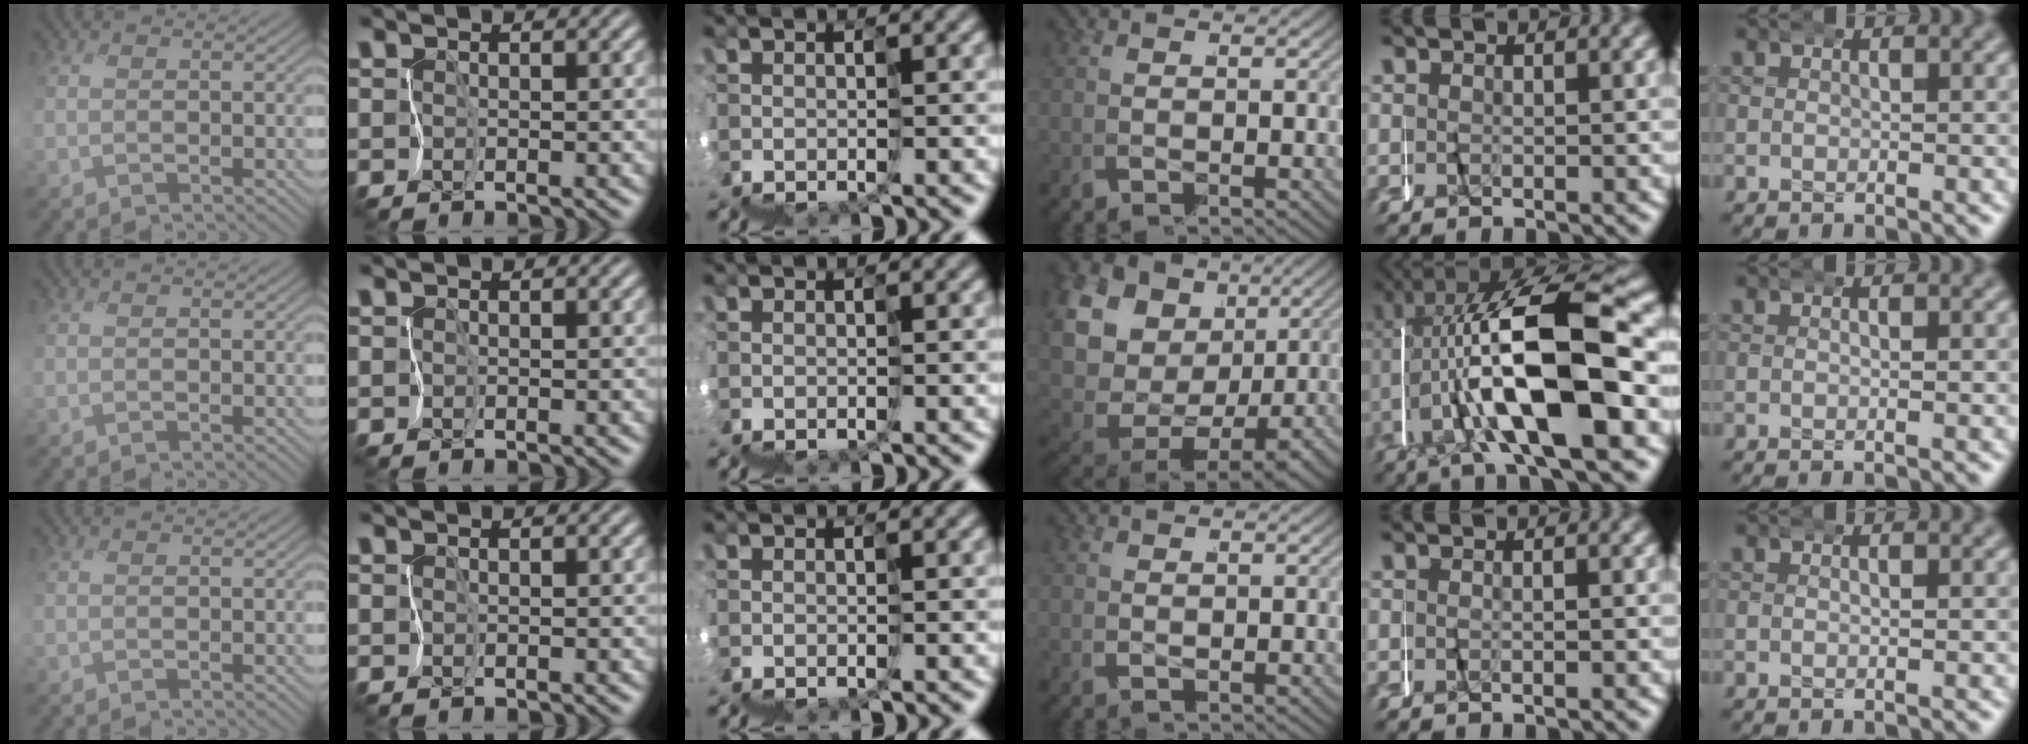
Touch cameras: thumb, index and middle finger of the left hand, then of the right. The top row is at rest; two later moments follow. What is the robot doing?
{"motion": "wrap", "object": "netting"}